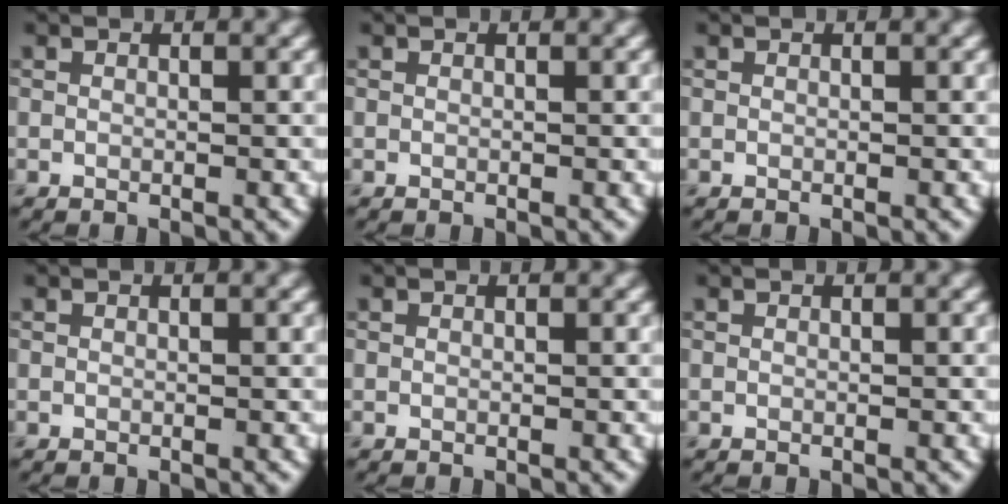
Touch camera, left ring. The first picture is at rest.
{"total": 0.0}
{"total": 0.0}
{"total": 0.0}
{"total": 0.0}
{"total": 0.0}